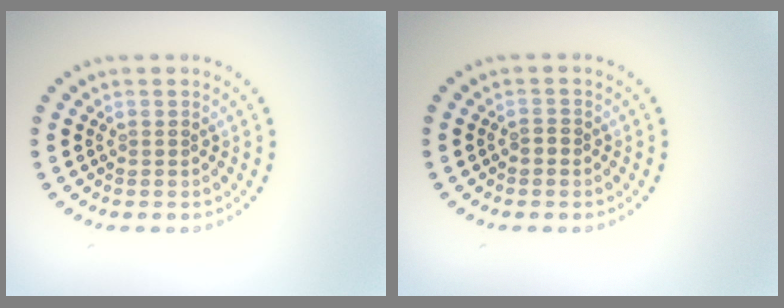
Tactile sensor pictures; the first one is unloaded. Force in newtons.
{"total": 0.7, "press": 0.7, "slide": 0.2}